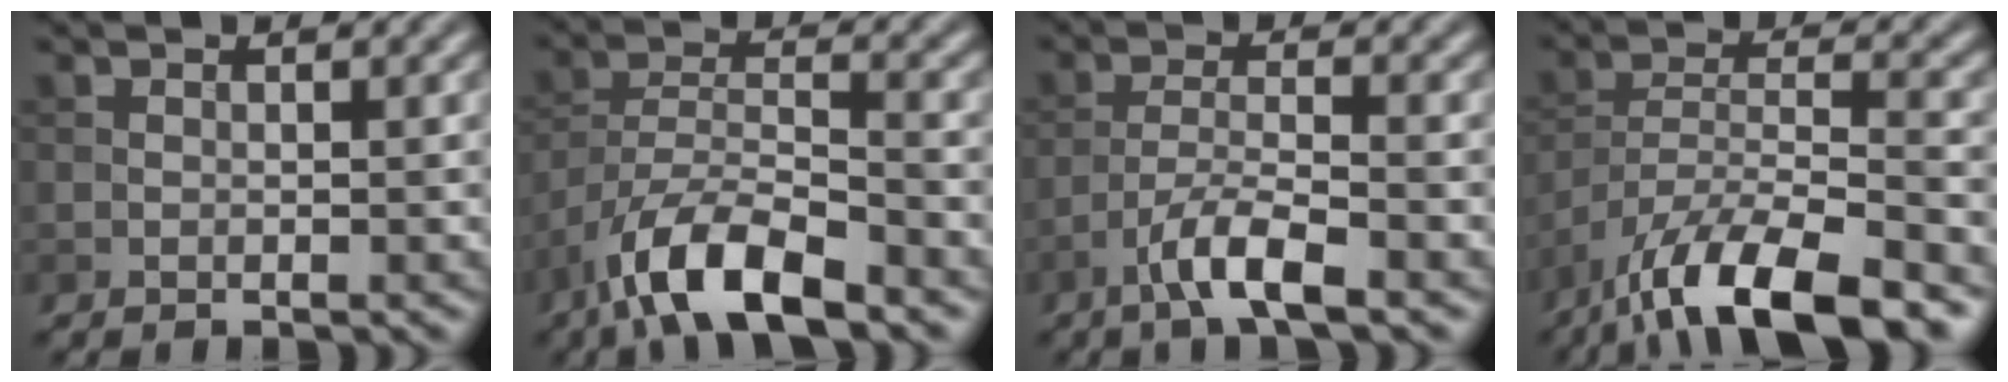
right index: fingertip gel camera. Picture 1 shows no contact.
{"total": 8.6, "force": [-6.0, 2.7, 5.6], "torque": [-0.095, 0.002, -0.115]}
{"total": 4.6, "force": [-2.9, 0.8, 3.5], "torque": [-0.066, 0.005, -0.060]}
{"total": 11.4, "force": [-8.5, 2.9, 7.0], "torque": [-0.114, 0.007, -0.154]}